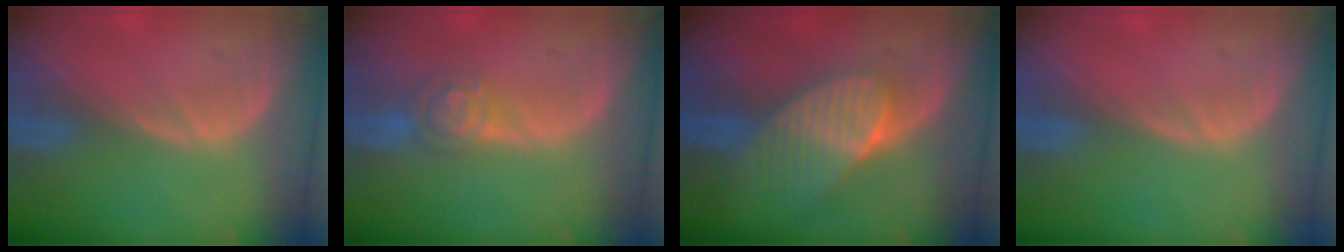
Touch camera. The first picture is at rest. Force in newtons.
{"total": 4.9, "press": 4.3, "slide": 2.5}
{"total": 7.3, "press": 6.8, "slide": 2.7}
{"total": 0.0}